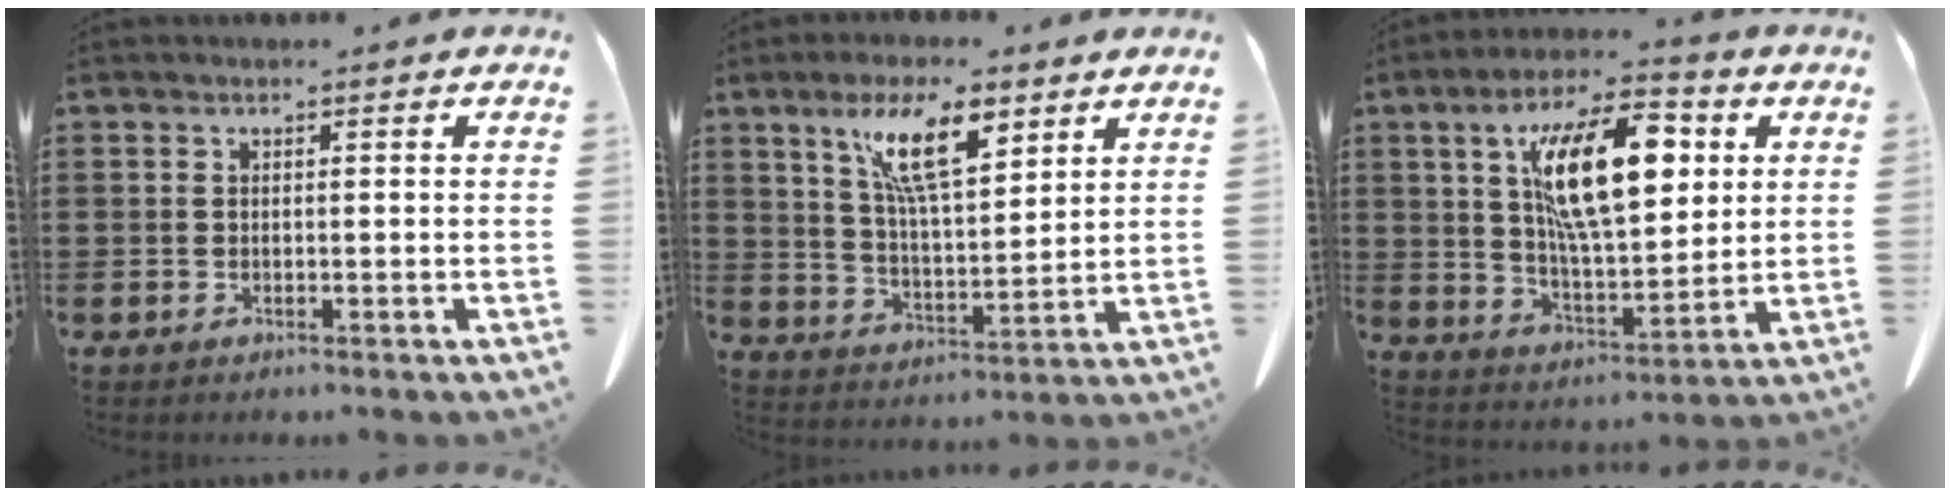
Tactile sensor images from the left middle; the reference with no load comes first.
{"total": 10.8, "force": [6.6, 3.3, 7.9], "torque": [-0.160, -0.009, 0.116]}
{"total": 15.0, "force": [5.5, 5.8, 12.7], "torque": [-0.236, -0.001, 0.093]}